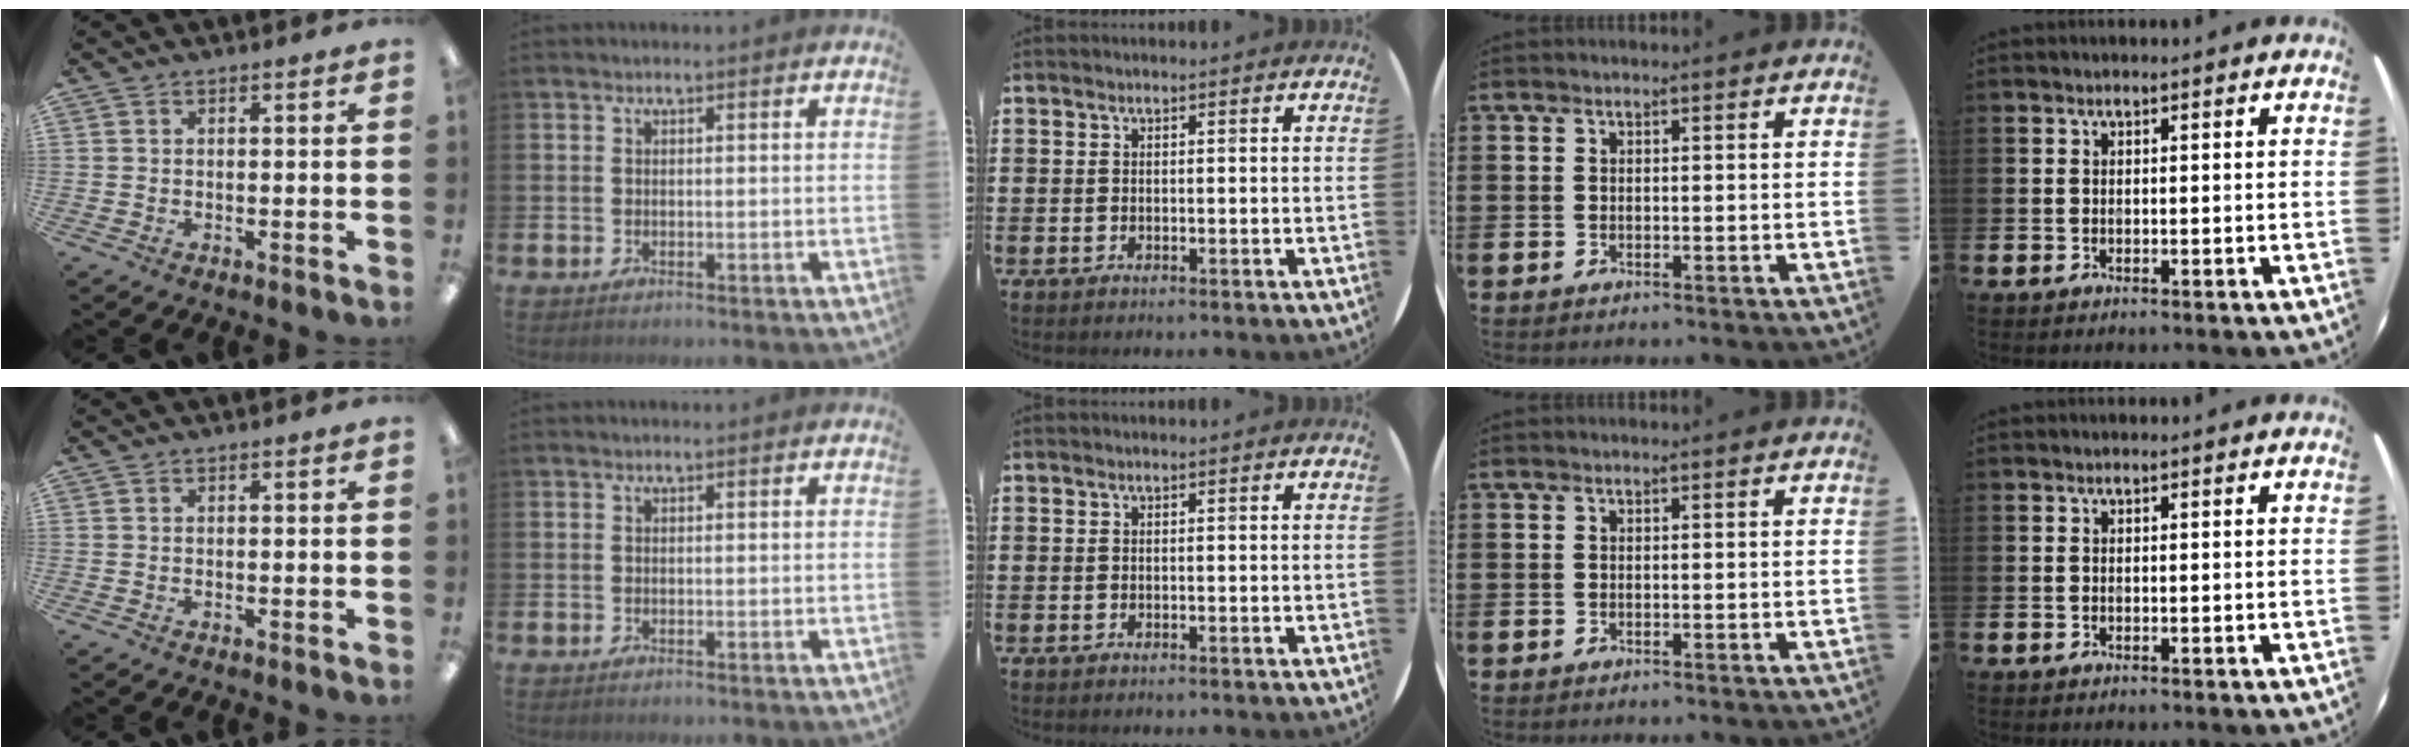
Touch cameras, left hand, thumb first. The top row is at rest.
{}